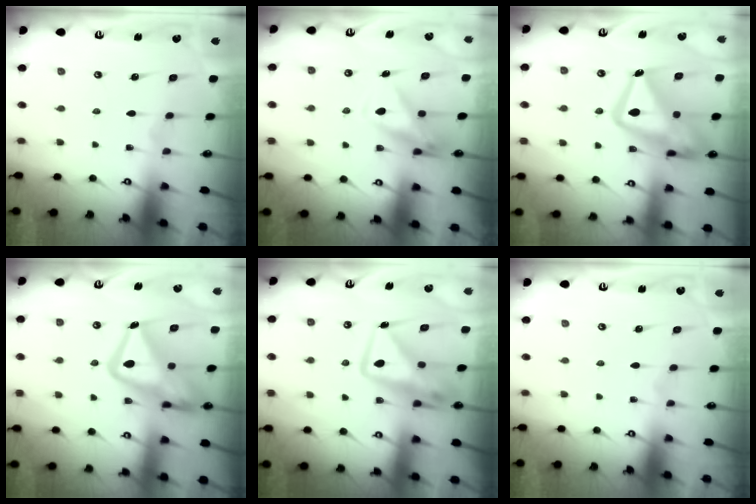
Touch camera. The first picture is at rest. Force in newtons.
{"total": 10.0, "press": 10.0, "slide": 1.0}
{"total": 20.6, "press": 20.5, "slide": 1.7}
{"total": 19.4, "press": 19.3, "slide": 1.7}
{"total": 12.4, "press": 12.4, "slide": 1.1}
{"total": 0.0}